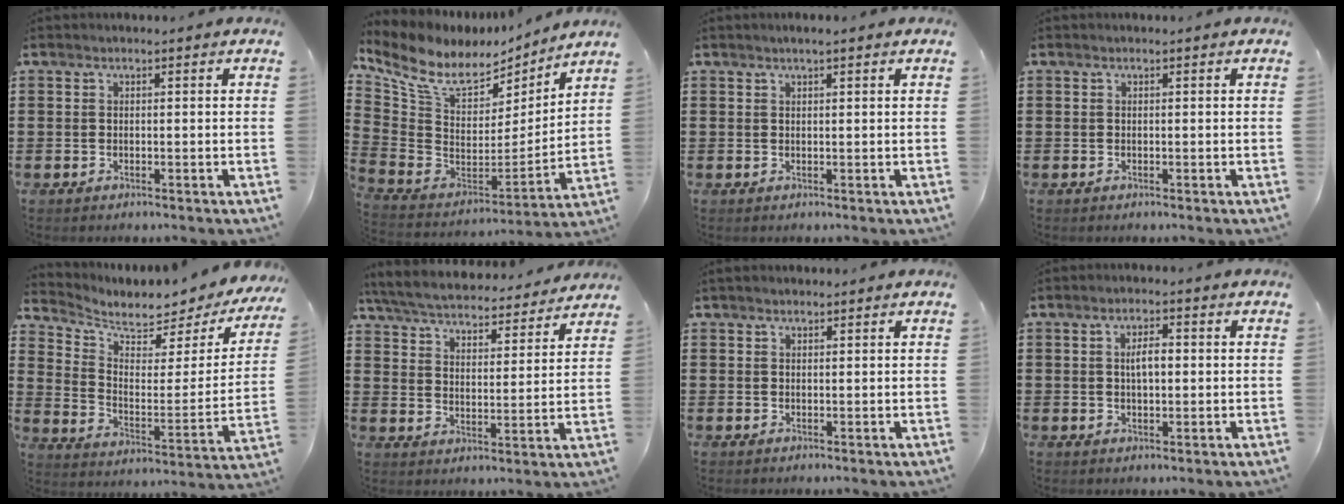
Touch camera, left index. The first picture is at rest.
{"total": 8.7, "force": [5.8, 4.7, 4.5], "torque": [-0.121, -0.038, 0.104]}
{"total": 0.5, "force": [0.4, 0.1, 0.4], "torque": [-0.008, 0.002, 0.006]}
{"total": 0.0}
{"total": 4.0, "force": [3.5, 1.5, 1.3], "torque": [-0.044, -0.040, 0.054]}
{"total": 5.1, "force": [5.1, 0.3, 0.7], "torque": [-0.042, -0.039, 0.084]}
{"total": 1.0, "force": [0.6, 0.8, -0.2], "torque": [0.002, 0.005, 0.013]}
{"total": 3.1, "force": [0.2, 1.3, 2.8], "torque": [-0.048, 0.002, -0.001]}